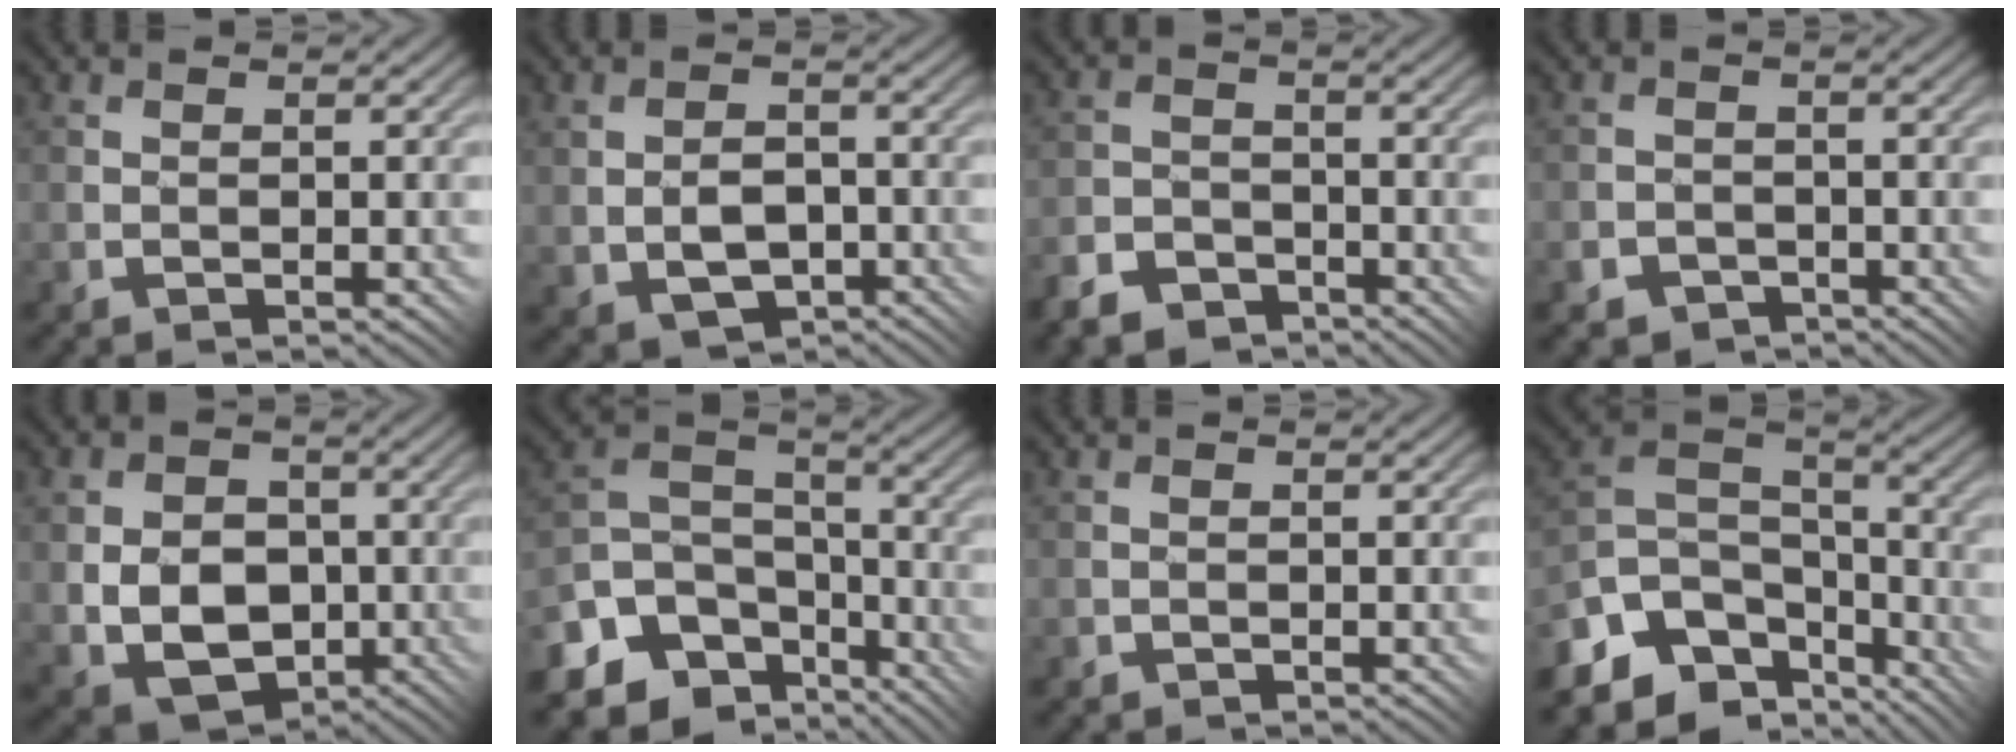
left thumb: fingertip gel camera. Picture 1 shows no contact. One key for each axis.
{"total": 5.2, "fx": -1.3, "fy": 3.4, "fz": 3.7, "tx": -0.079, "ty": -0.005, "tz": -0.021}
{"total": 5.3, "fx": -4.3, "fy": 2.7, "fz": 1.3, "tx": -0.027, "ty": -0.002, "tz": -0.087}
{"total": 2.8, "fx": -2.0, "fy": 1.9, "fz": 0.2, "tx": 0.000, "ty": 0.005, "tz": -0.038}
{"total": 9.2, "fx": -1.9, "fy": 6.9, "fz": 5.8, "tx": -0.118, "ty": -0.015, "tz": -0.041}
{"total": 12.4, "fx": -7.8, "fy": 8.4, "fz": 4.7, "tx": -0.141, "ty": -0.021, "tz": -0.128}
{"total": 0.5, "fx": -0.3, "fy": 0.4, "fz": -0.3, "tx": 0.008, "ty": -0.003, "tz": -0.007}
{"total": 11.4, "fx": -7.4, "fy": 6.8, "fz": 5.4, "tx": -0.139, "ty": -0.010, "tz": -0.135}